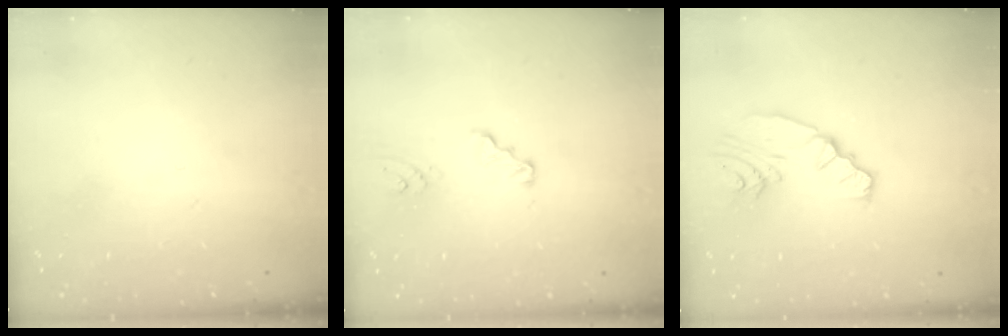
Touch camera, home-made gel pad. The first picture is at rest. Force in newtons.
{"total": 3.4, "press": 3.4, "slide": 0.4}
{"total": 8.4, "press": 7.2, "slide": 4.3}